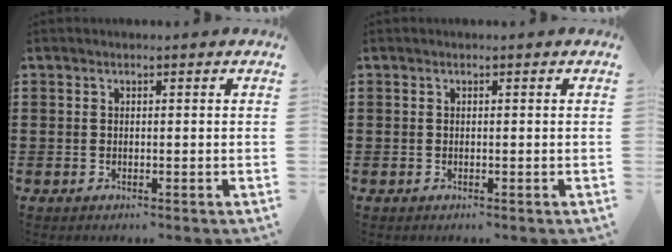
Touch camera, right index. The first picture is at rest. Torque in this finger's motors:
{"motor_torque": [0.08, 0.08, 0.00, 0.00]}